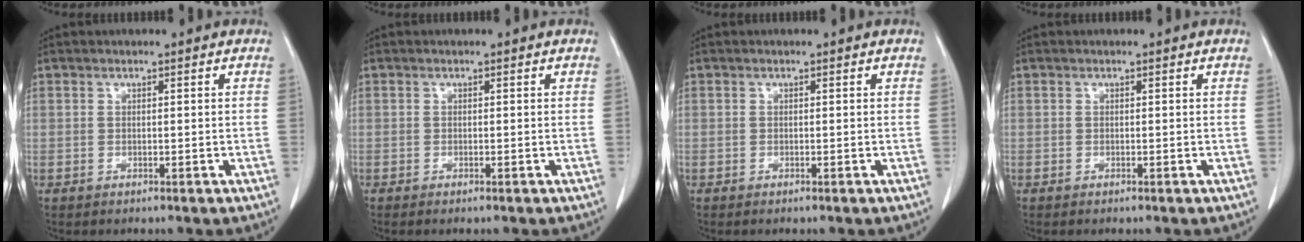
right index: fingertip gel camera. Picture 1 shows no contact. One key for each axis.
{"total": 0.5, "fx": -0.4, "fy": -0.1, "fz": 0.3, "tx": -0.009, "ty": -0.001, "tz": -0.008}
{"total": 0.0}
{"total": 0.0}